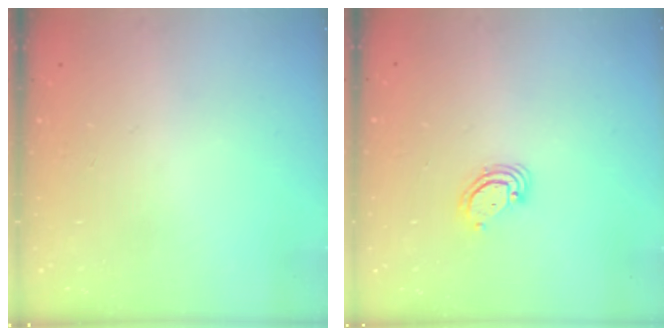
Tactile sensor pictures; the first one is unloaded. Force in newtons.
{"total": 3.2, "press": 3.2, "slide": 0.2}